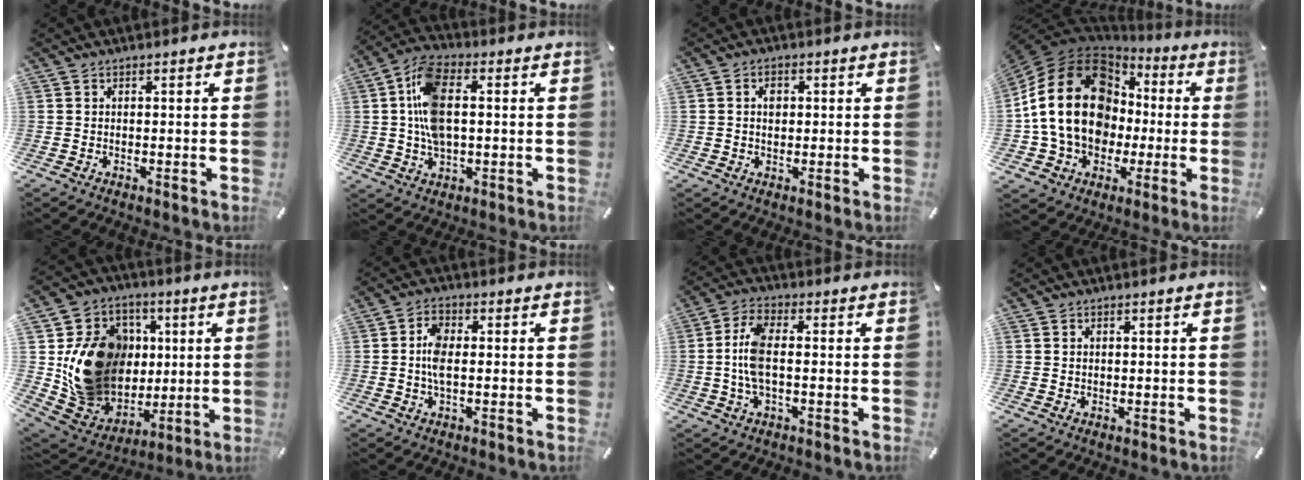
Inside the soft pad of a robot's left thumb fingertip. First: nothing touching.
{"total": 11.7, "force": [0.9, 6.6, 9.6], "torque": [-0.209, 0.007, 0.017]}
{"total": 2.7, "force": [0.5, 2.1, 1.8], "torque": [-0.021, 0.002, 0.003]}
{"total": 21.9, "force": [1.0, 17.5, 13.2], "torque": [-0.276, 0.001, 0.020]}
{"total": 19.6, "force": [2.4, 17.9, 7.6], "torque": [-0.110, -0.013, 0.080]}
{"total": 5.3, "force": [-0.2, 2.6, 4.6], "torque": [-0.097, 0.002, -0.007]}
{"total": 8.9, "force": [-0.3, 4.0, 7.9], "torque": [-0.169, -0.003, -0.007]}
{"total": 0.5, "force": [0.3, 0.5, 0.0], "torque": [0.000, 0.003, 0.005]}